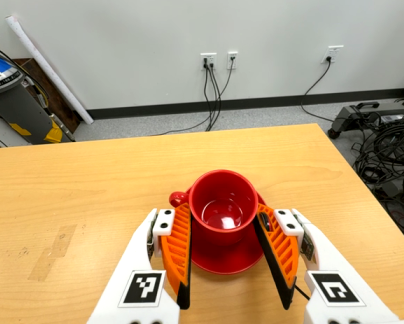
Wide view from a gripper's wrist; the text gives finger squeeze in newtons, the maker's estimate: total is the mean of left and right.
{"total": 2.5, "left": 2.4, "right": 2.6}